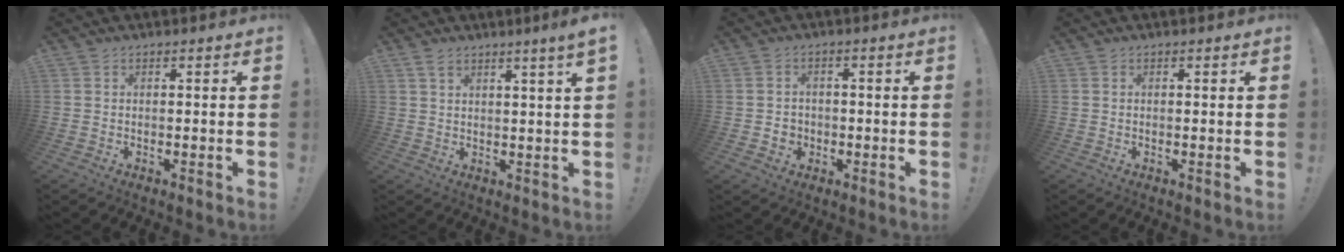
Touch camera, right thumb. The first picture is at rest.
{"total": 3.9, "force": [2.5, -0.5, 3.0], "torque": [-0.047, -0.014, 0.039]}
{"total": 3.5, "force": [-0.4, 3.3, 1.0], "torque": [-0.004, 0.000, -0.007]}
{"total": 0.0}